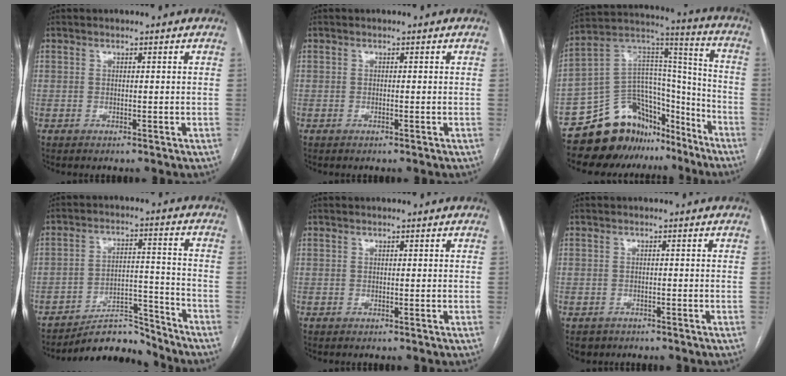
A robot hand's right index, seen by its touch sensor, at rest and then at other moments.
{"total": 0.0}
{"total": 16.5, "force": [-13.3, 8.9, 4.1], "torque": [-0.050, 0.095, -0.219]}
{"total": 8.3, "force": [-8.1, 1.9, 0.8], "torque": [-0.003, 0.039, -0.133]}
{"total": 0.0}
{"total": 2.4, "force": [-1.6, 1.8, 0.0], "torque": [-0.005, 0.005, -0.022]}